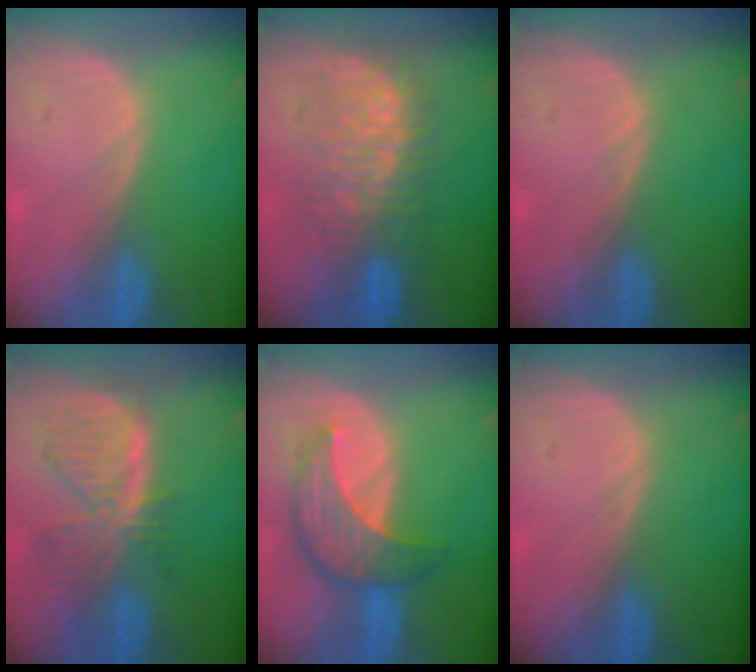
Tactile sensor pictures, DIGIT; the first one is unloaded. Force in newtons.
{"total": 8.6, "press": 8.6, "slide": 0.4}
{"total": 0.0}
{"total": 8.0, "press": 7.1, "slide": 3.8}
{"total": 7.9, "press": 7.4, "slide": 2.7}
{"total": 0.0}